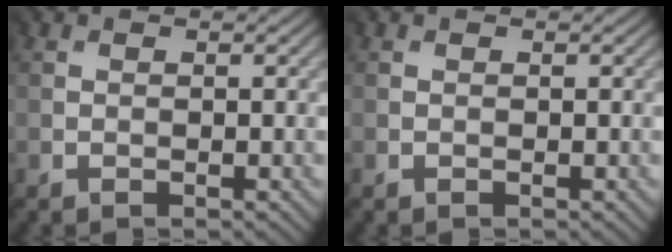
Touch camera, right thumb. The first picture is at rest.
{"total": 0.0}